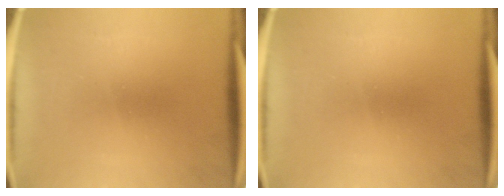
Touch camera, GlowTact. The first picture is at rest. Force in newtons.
{"total": 0.0}